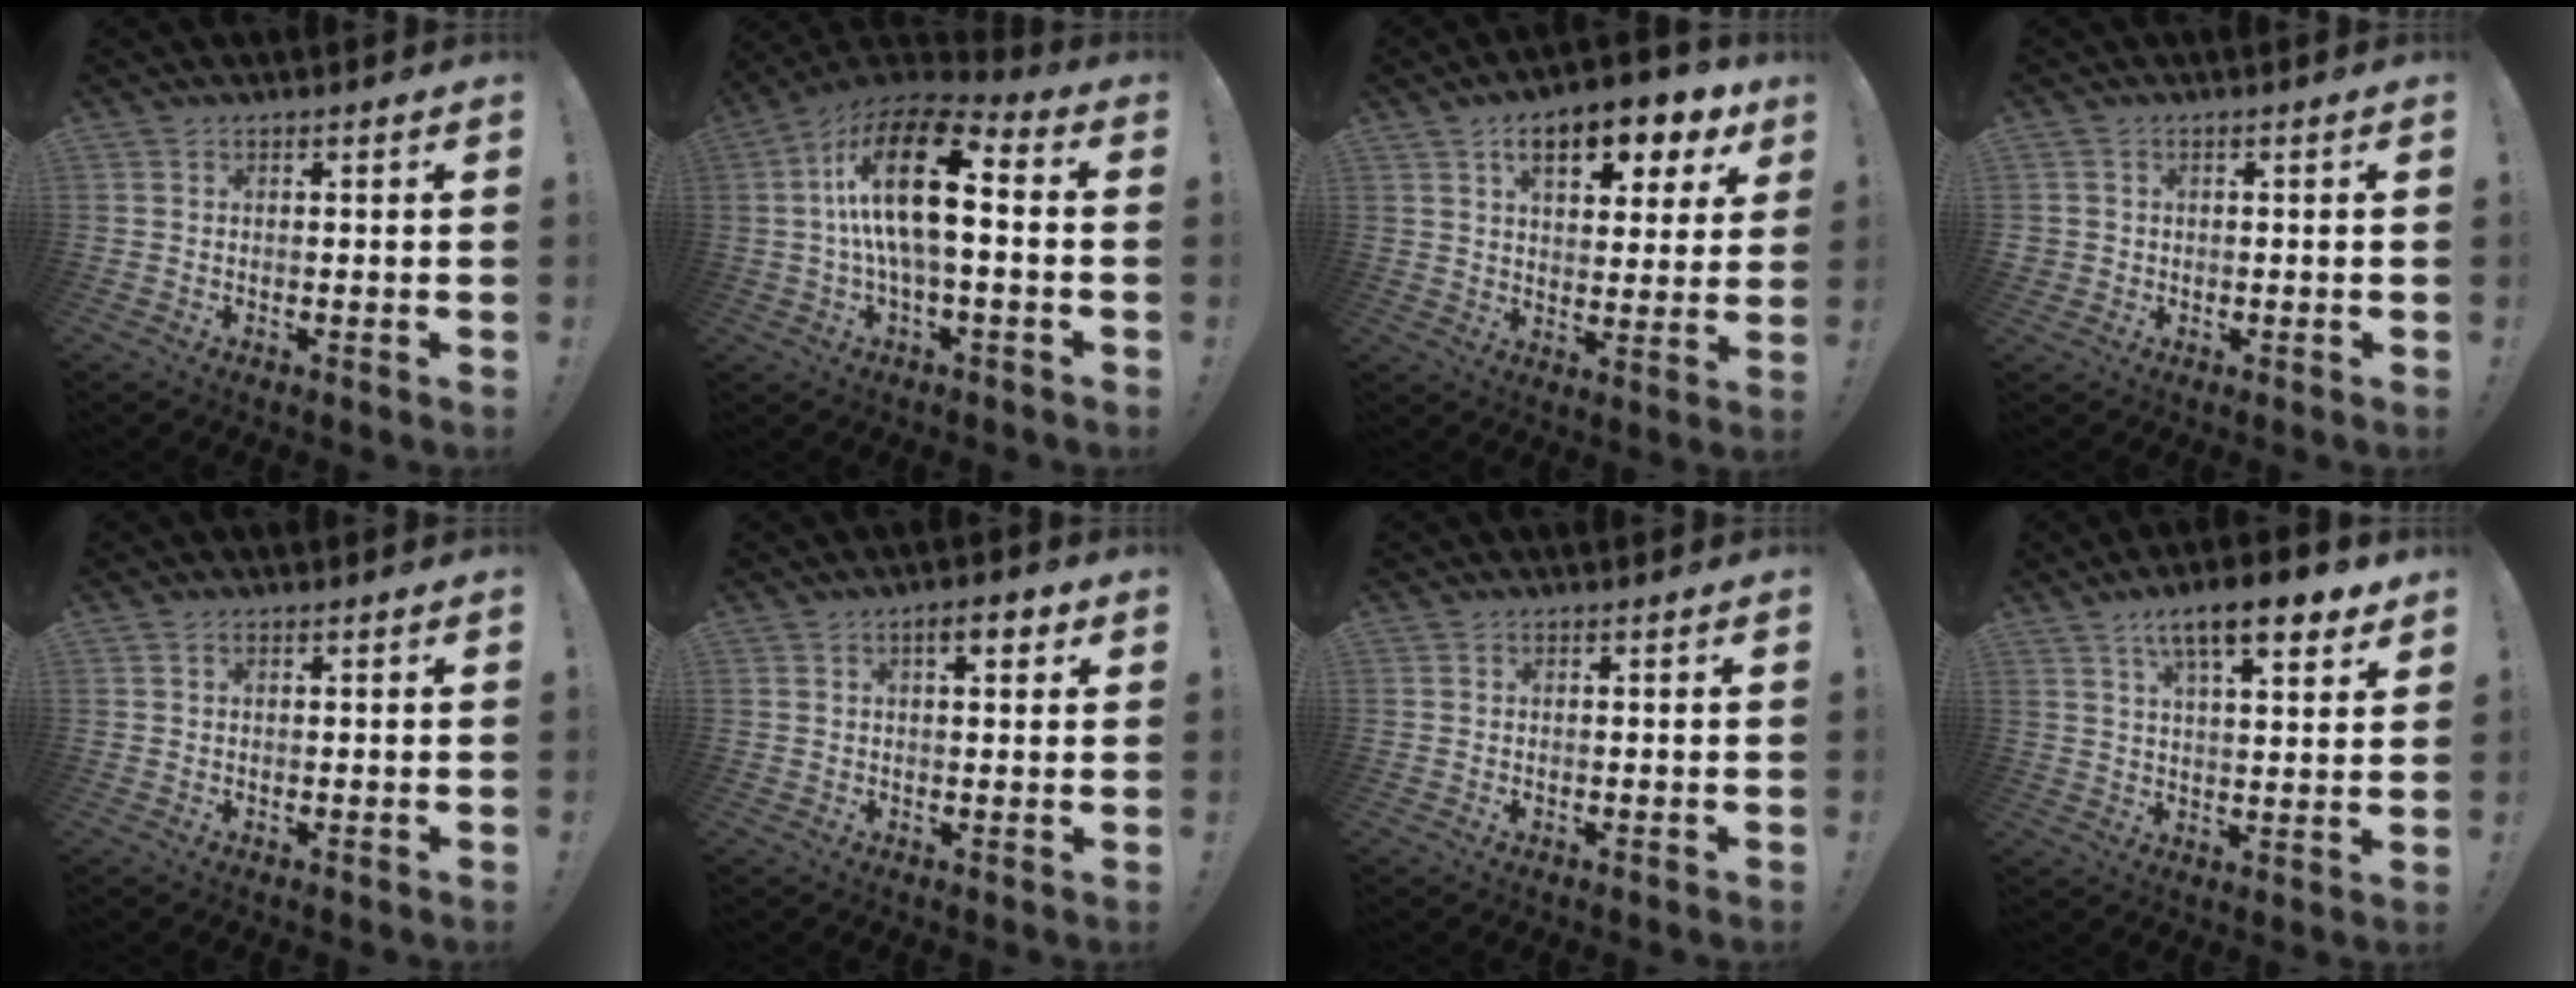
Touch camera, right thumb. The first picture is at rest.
{"total": 19.6, "force": [2.2, 7.3, 18.0], "torque": [-0.340, -0.002, 0.031]}
{"total": 13.1, "force": [6.8, 6.1, 9.3], "torque": [-0.129, -0.034, 0.109]}
{"total": 1.8, "force": [0.4, 1.7, 0.5], "torque": [-0.001, -0.002, 0.007]}
{"total": 0.6, "force": [0.3, 0.5, 0.3], "torque": [-0.010, 0.003, 0.006]}
{"total": 6.2, "force": [2.7, 2.4, 5.1], "torque": [-0.065, -0.004, 0.038]}
{"total": 0.0}
{"total": 12.9, "force": [7.8, 3.6, 9.6], "torque": [-0.152, -0.035, 0.126]}